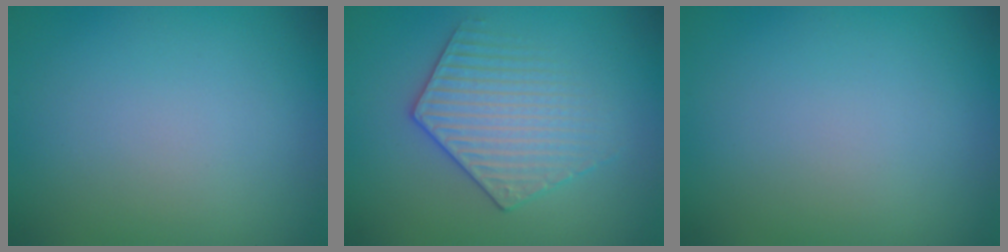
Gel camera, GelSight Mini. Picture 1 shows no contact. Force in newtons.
{"total": 3.5, "press": 3.4, "slide": 0.7}
{"total": 0.0}